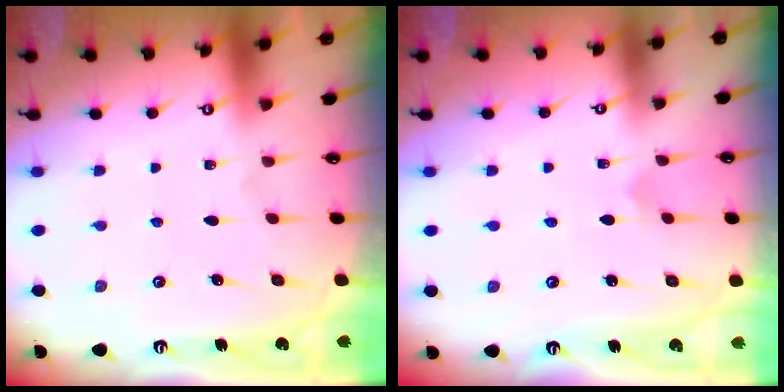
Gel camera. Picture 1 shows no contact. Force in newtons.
{"total": 2.7, "press": 2.7, "slide": 0.1}